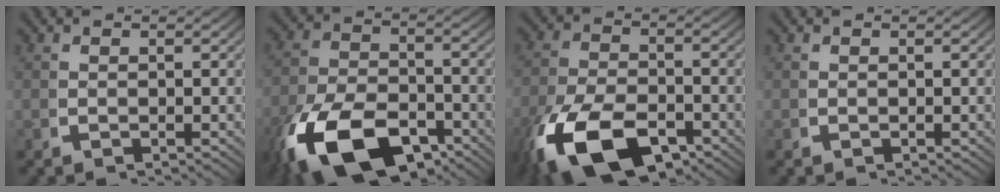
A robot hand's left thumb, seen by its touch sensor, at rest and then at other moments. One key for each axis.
{"total": 11.6, "fx": -5.6, "fy": 6.8, "fz": 7.6, "tx": -0.143, "ty": -0.047, "tz": -0.073}
{"total": 10.4, "fx": -5.0, "fy": 5.9, "fz": 7.0, "tx": -0.143, "ty": -0.041, "tz": -0.063}
{"total": 0.0}